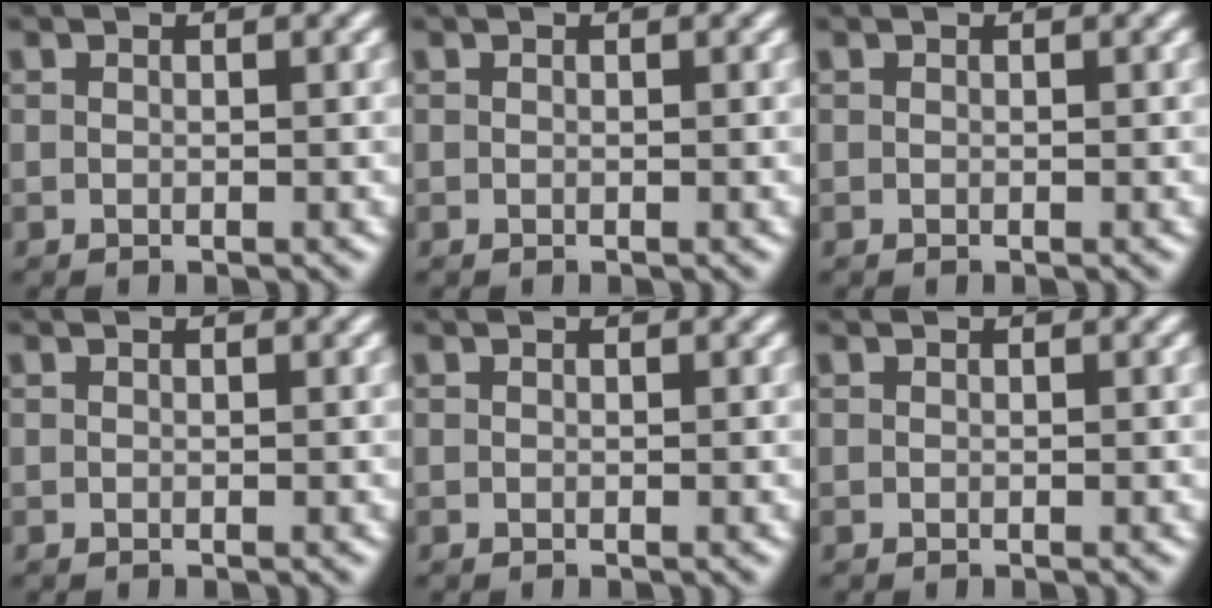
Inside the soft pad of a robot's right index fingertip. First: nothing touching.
{"total": 0.0}
{"total": 0.0}
{"total": 0.0}
{"total": 0.0}
{"total": 0.0}